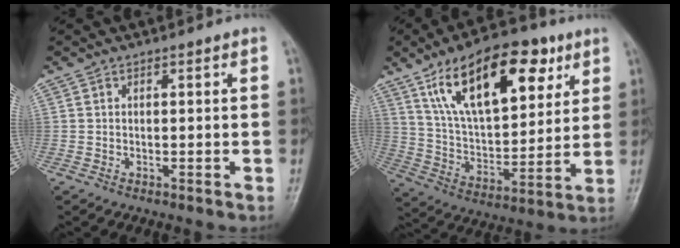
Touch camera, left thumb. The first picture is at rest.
{"total": 22.3, "force": [11.2, 10.8, 16.0], "torque": [-0.222, -0.032, 0.195]}